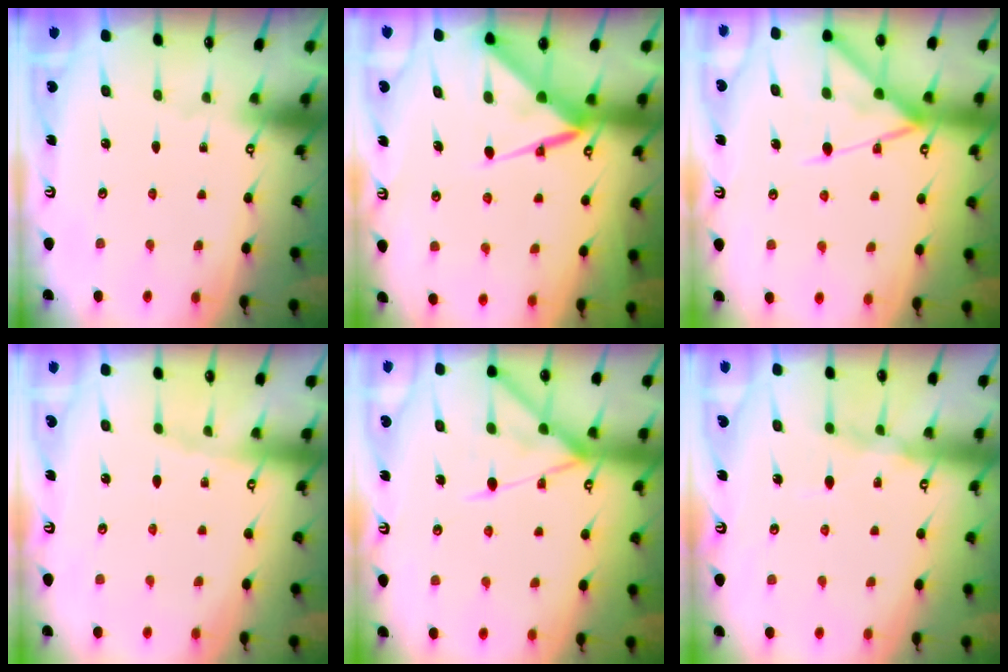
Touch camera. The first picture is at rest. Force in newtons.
{"total": 10.2, "press": 10.1, "slide": 1.1}
{"total": 13.9, "press": 13.9, "slide": 1.2}
{"total": 3.2, "press": 3.1, "slide": 0.6}
{"total": 15.1, "press": 15.0, "slide": 1.1}
{"total": 8.6, "press": 8.6, "slide": 0.8}